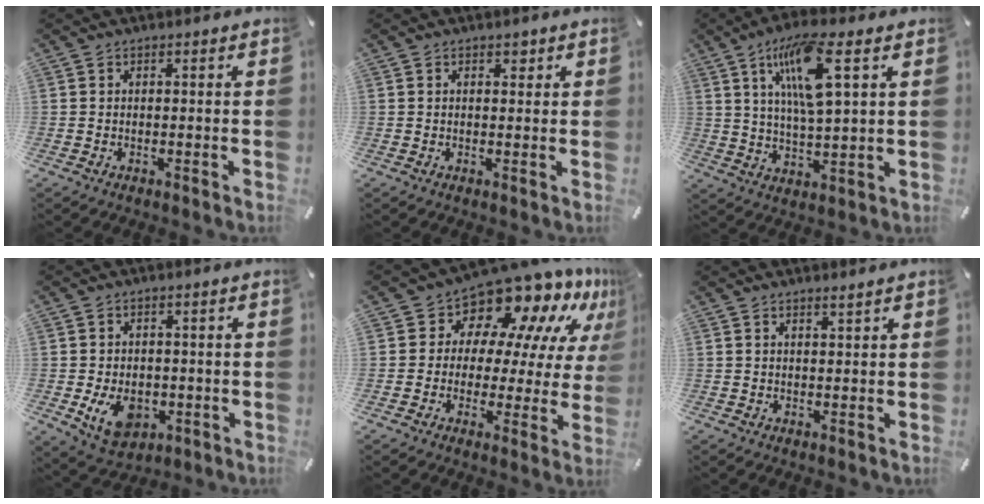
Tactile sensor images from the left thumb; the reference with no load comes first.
{"total": 1.3, "force": [0.7, 0.9, 0.5], "torque": [-0.004, 0.002, 0.010]}
{"total": 12.8, "force": [6.1, 3.1, 10.8], "torque": [-0.217, -0.004, 0.098]}
{"total": 8.0, "force": [-1.8, 6.2, 4.8], "torque": [-0.088, 0.001, -0.033]}
{"total": 12.6, "force": [10.4, 6.1, 3.7], "torque": [-0.058, -0.105, 0.170]}
{"total": 1.2, "force": [1.1, 0.1, 0.4], "torque": [-0.008, 0.000, 0.020]}